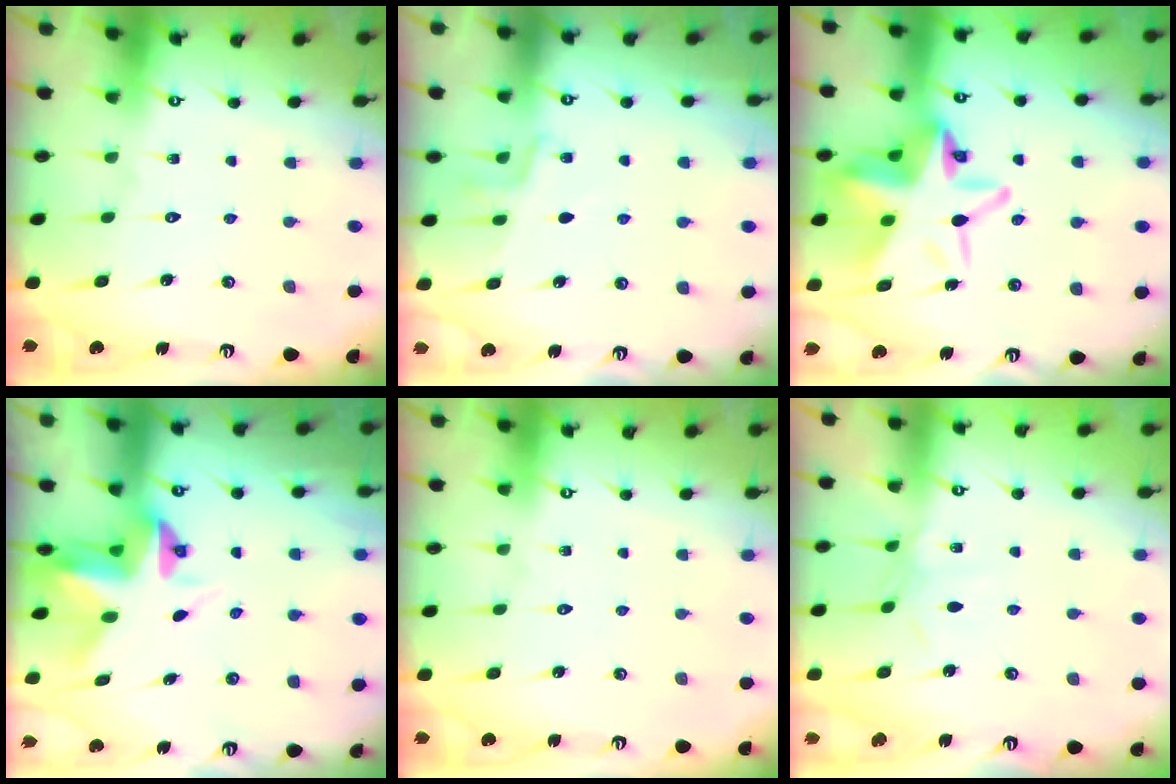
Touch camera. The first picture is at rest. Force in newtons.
{"total": 5.3, "press": 5.1, "slide": 1.3}
{"total": 14.4, "press": 14.0, "slide": 3.6}
{"total": 4.6, "press": 4.6, "slide": 0.2}
{"total": 0.0}
{"total": 2.7, "press": 2.7, "slide": 0.3}